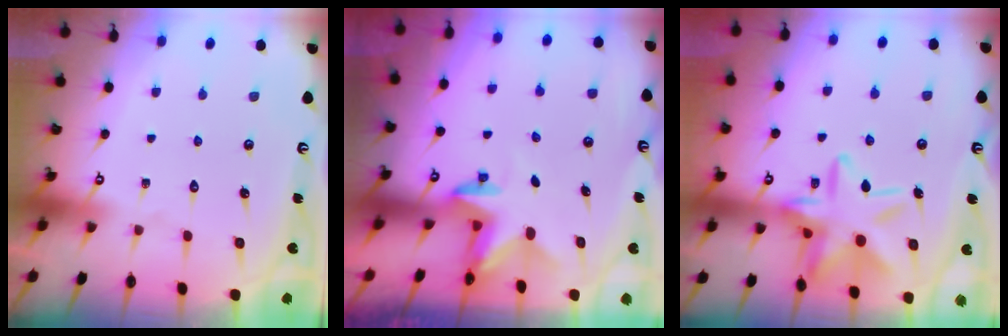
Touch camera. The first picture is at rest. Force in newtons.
{"total": 2.4, "press": 2.4, "slide": 0.4}
{"total": 16.9, "press": 16.8, "slide": 1.2}